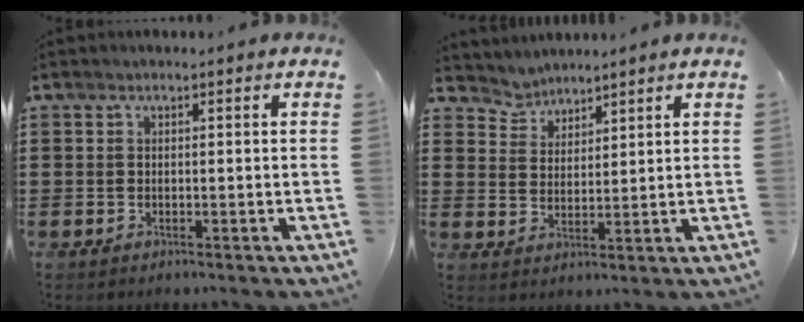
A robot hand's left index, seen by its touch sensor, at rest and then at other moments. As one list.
[{"total": 3.6, "force": [3.4, 1.1, -0.5], "torque": [-0.008, -0.012, 0.063]}]